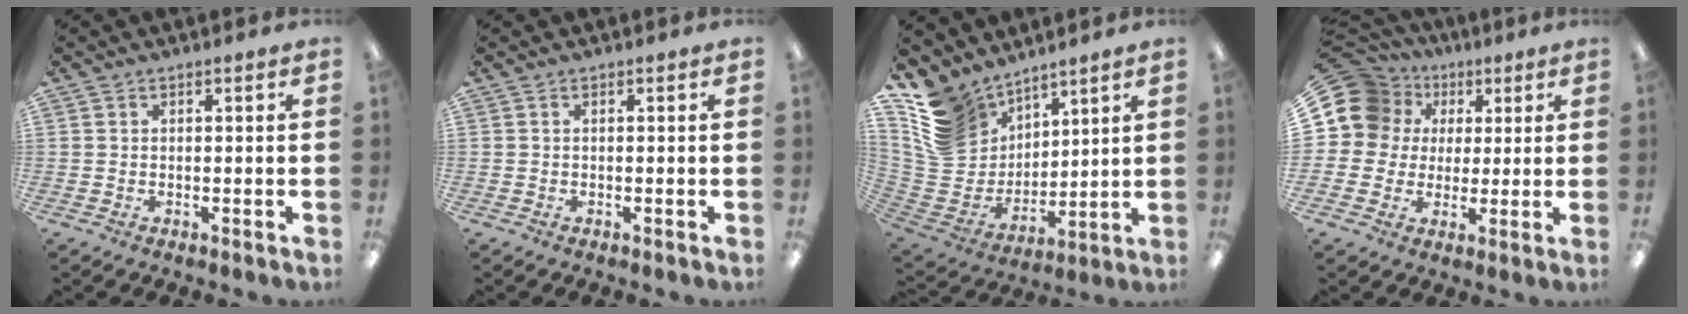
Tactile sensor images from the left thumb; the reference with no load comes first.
{"total": 0.0}
{"total": 14.0, "force": [9.3, 9.7, 4.0], "torque": [-0.095, -0.061, 0.191]}
{"total": 12.5, "force": [3.6, 11.3, 3.7], "torque": [-0.078, -0.009, 0.072]}